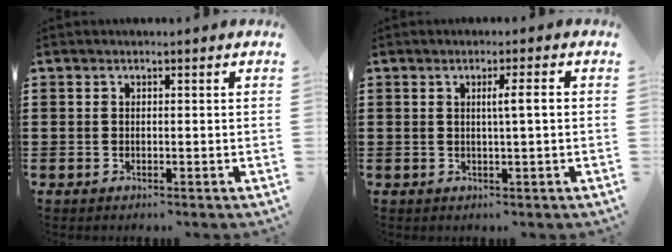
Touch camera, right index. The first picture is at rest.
{"total": 2.9, "force": [0.4, 0.0, 2.9], "torque": [-0.054, -0.002, 0.002]}